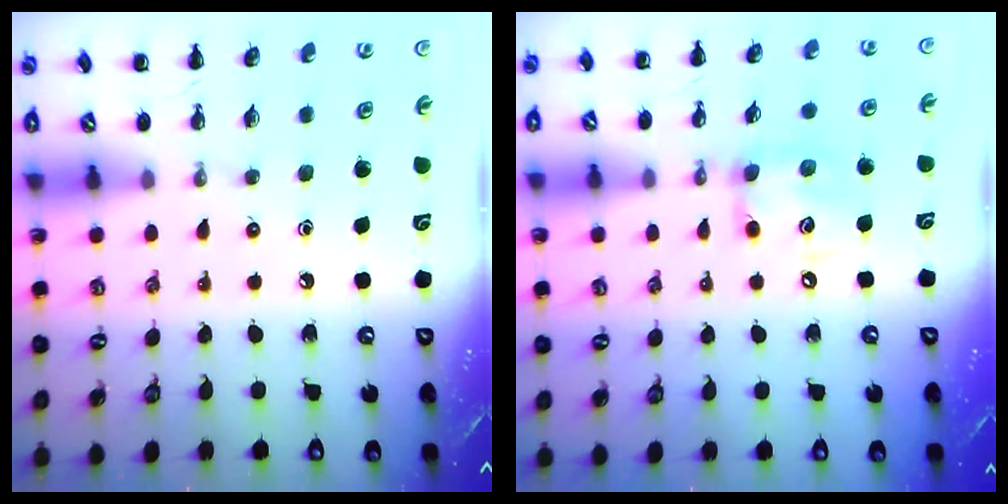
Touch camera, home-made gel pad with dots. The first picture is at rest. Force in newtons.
{"total": 9.8, "press": 9.8, "slide": 1.2}